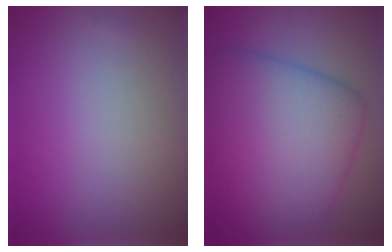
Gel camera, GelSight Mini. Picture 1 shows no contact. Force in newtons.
{"total": 10.6, "press": 10.6, "slide": 0.2}